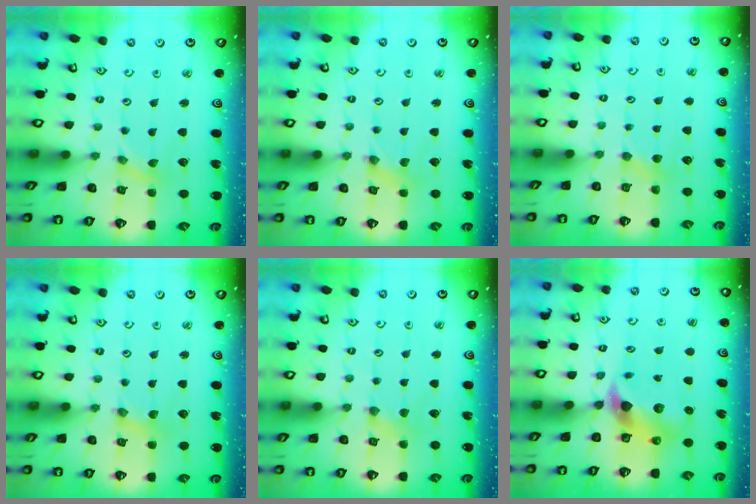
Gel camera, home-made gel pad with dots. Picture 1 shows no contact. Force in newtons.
{"total": 0.0}
{"total": 3.0, "press": 2.9, "slide": 0.3}
{"total": 0.6, "press": 0.6, "slide": 0.1}
{"total": 1.6, "press": 1.5, "slide": 0.4}
{"total": 7.8, "press": 7.6, "slide": 1.4}